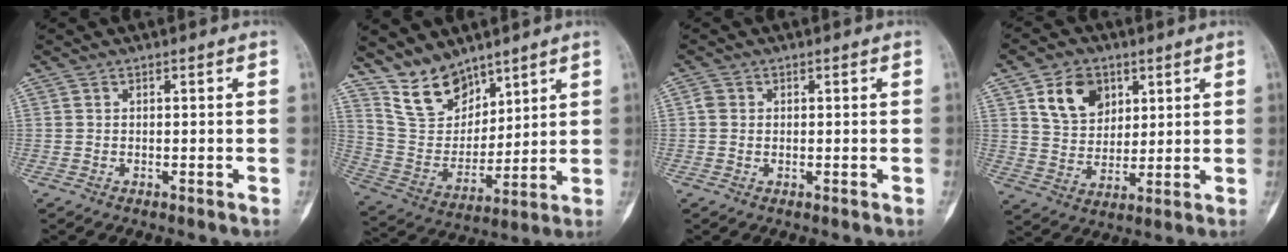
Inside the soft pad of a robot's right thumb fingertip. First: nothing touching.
{"total": 11.8, "force": [9.3, 6.3, 3.7], "torque": [-0.041, -0.062, 0.196]}
{"total": 1.6, "force": [0.4, 1.3, 0.8], "torque": [-0.011, 0.000, 0.005]}
{"total": 10.6, "force": [4.8, 7.7, 5.5], "torque": [-0.062, -0.022, 0.091]}